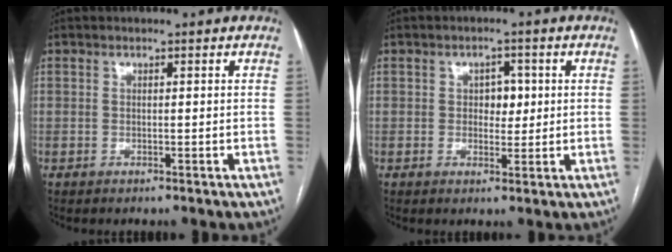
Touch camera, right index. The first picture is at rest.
{"total": 3.3, "force": [0.5, 2.2, 2.4], "torque": [-0.024, 0.005, 0.009]}